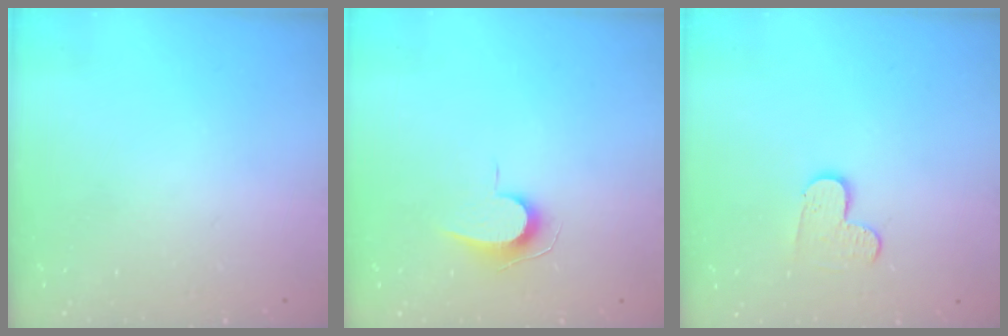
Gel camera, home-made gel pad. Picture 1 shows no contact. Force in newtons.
{"total": 7.0, "press": 7.0, "slide": 0.7}
{"total": 4.8, "press": 4.8, "slide": 0.5}